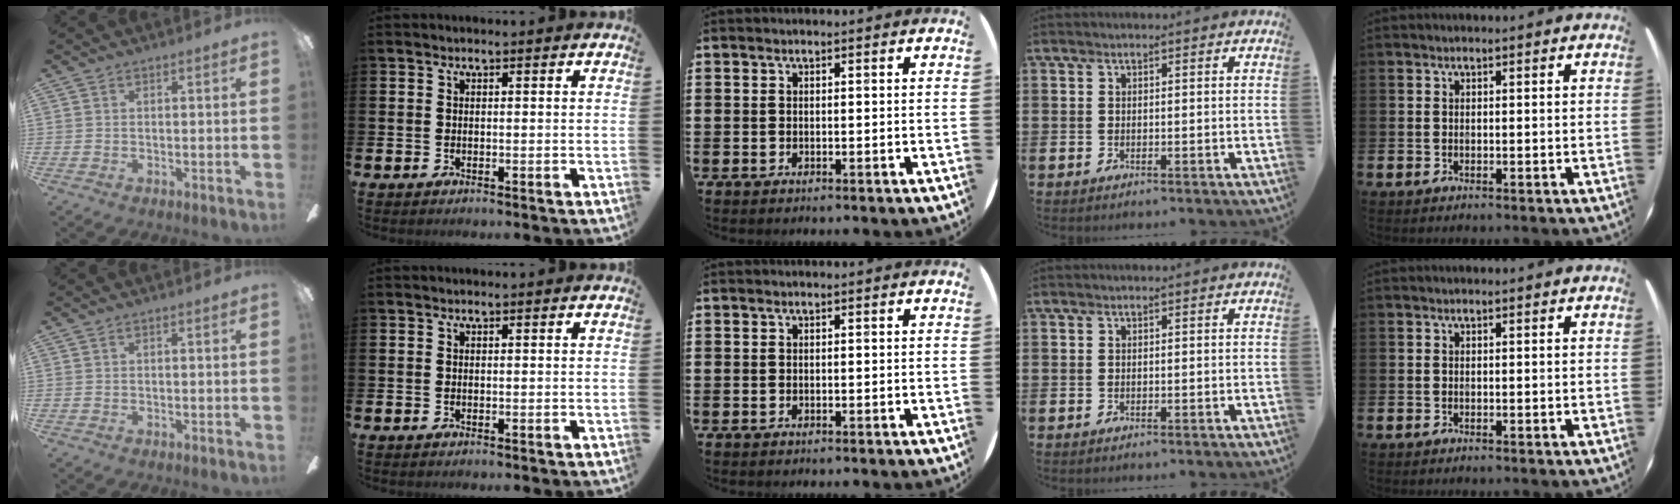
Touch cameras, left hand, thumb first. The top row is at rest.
{}